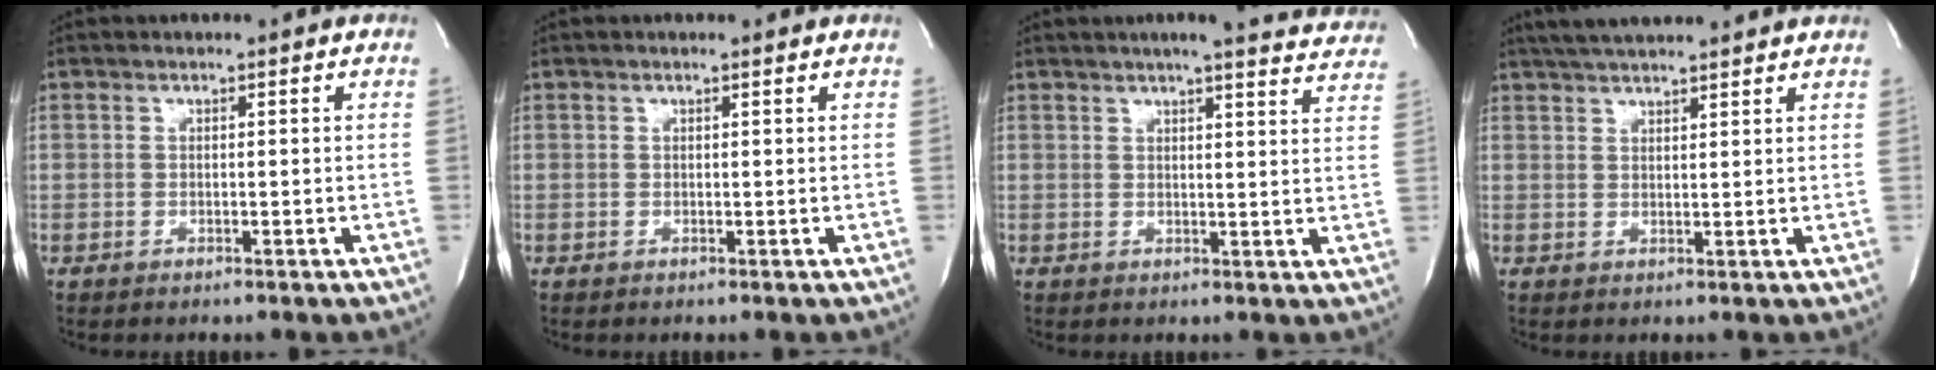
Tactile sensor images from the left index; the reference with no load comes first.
{"total": 0.0}
{"total": 15.5, "force": [14.3, 1.7, 5.9], "torque": [-0.068, -0.024, 0.151]}
{"total": 9.8, "force": [8.8, 1.1, 4.3], "torque": [-0.074, 0.032, 0.124]}